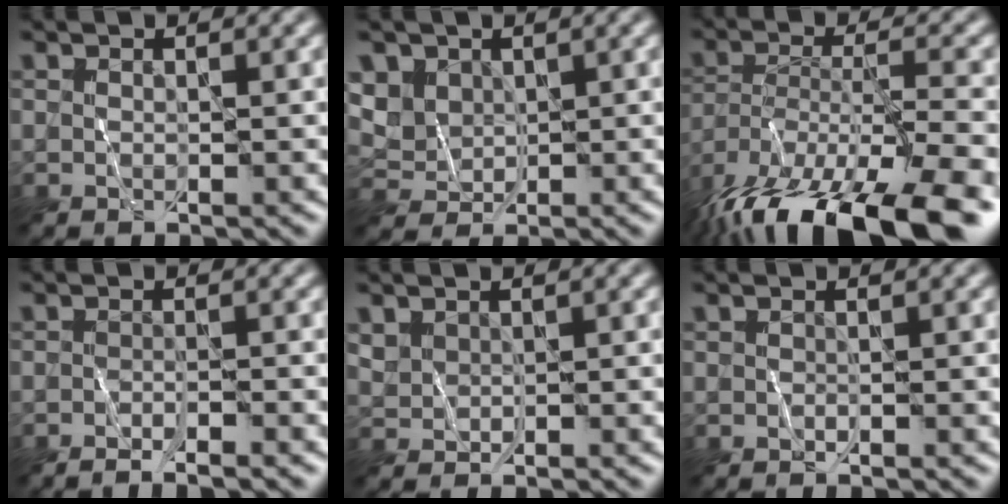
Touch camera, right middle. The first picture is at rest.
{"total": 3.3, "force": [1.7, 2.6, 1.2], "torque": [-0.047, -0.001, 0.049]}
{"total": 17.4, "force": [-12.9, 6.0, 10.1], "torque": [-0.205, -0.060, -0.185]}
{"total": 2.0, "force": [-1.6, -0.1, 1.2], "torque": [-0.023, 0.000, -0.032]}
{"total": 0.9, "force": [0.6, 0.6, 0.3], "torque": [-0.009, 0.000, 0.014]}
{"total": 0.0}